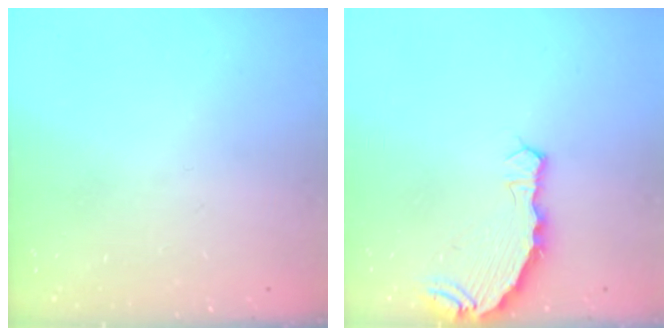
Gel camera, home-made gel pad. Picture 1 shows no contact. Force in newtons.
{"total": 7.8, "press": 6.6, "slide": 4.2}